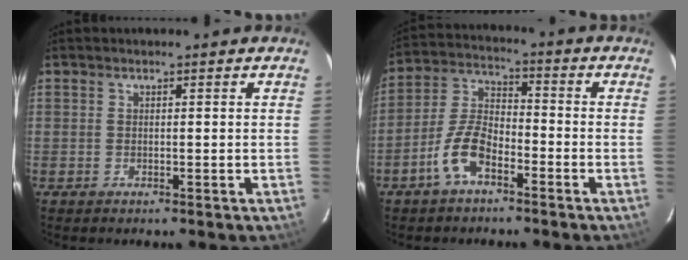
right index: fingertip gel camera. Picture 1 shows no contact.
{"total": 8.5, "force": [-5.0, 3.7, 5.9], "torque": [-0.133, 0.015, -0.098]}